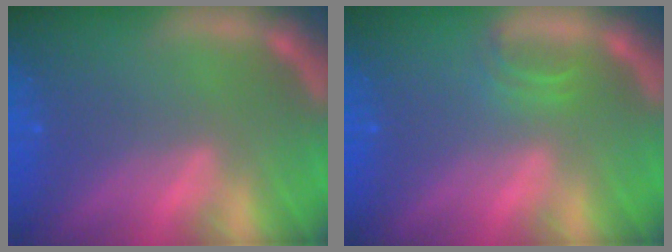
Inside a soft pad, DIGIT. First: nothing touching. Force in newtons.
{"total": 1.4}